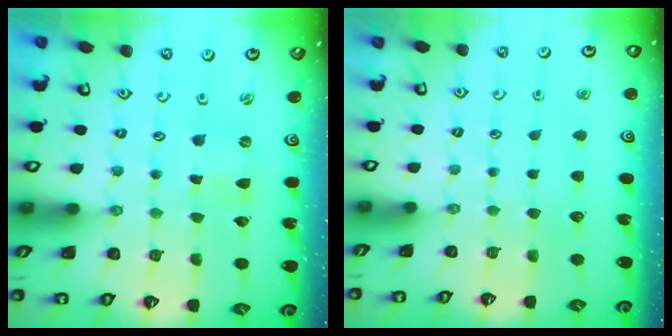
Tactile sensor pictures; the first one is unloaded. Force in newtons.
{"total": 0.0}